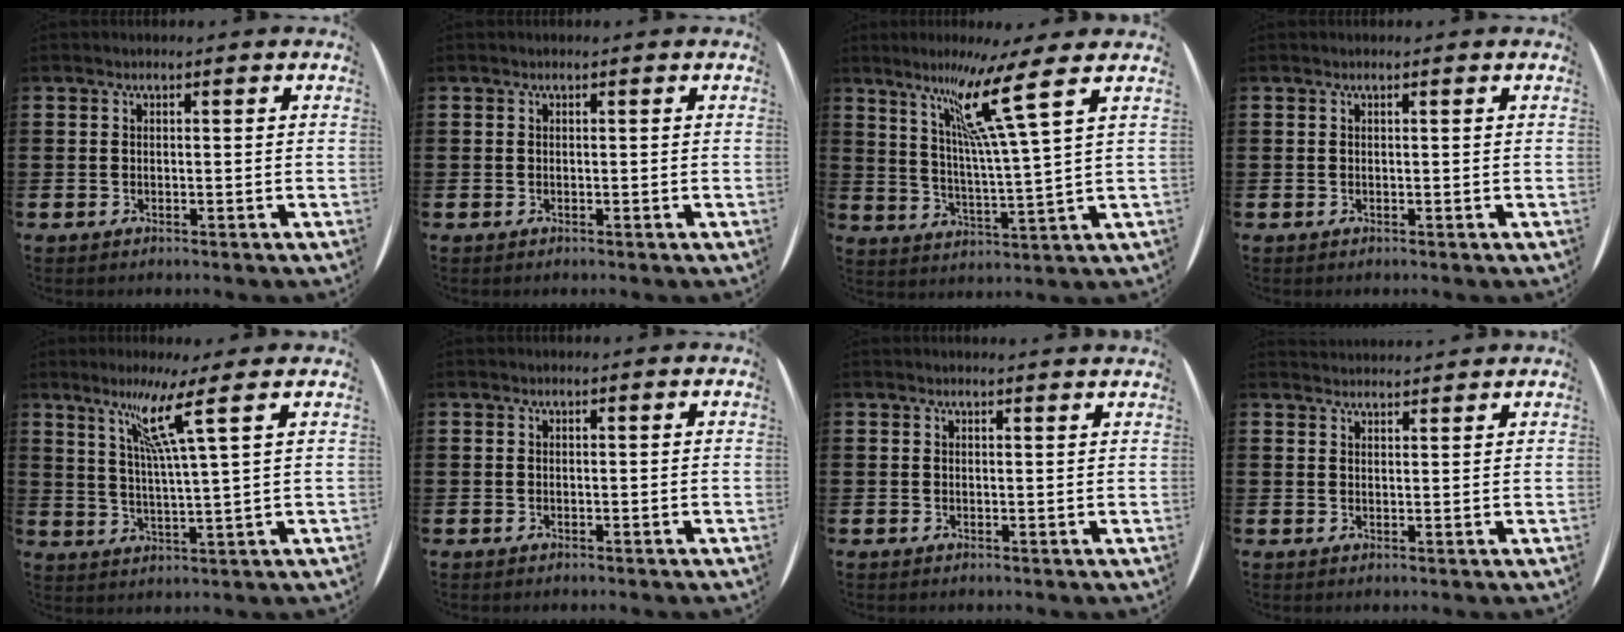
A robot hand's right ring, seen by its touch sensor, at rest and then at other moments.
{"total": 0.0}
{"total": 11.1, "force": [6.6, -0.6, 8.9], "torque": [-0.183, -0.016, 0.103]}
{"total": 0.0}
{"total": 8.1, "force": [4.9, -0.9, 6.3], "torque": [-0.138, -0.003, 0.079]}
{"total": 0.0}
{"total": 0.8, "force": [0.8, -0.2, 0.0], "torque": [0.002, 0.000, 0.015]}
{"total": 1.8, "force": [1.8, -0.1, -0.4], "torque": [0.004, -0.002, 0.034]}